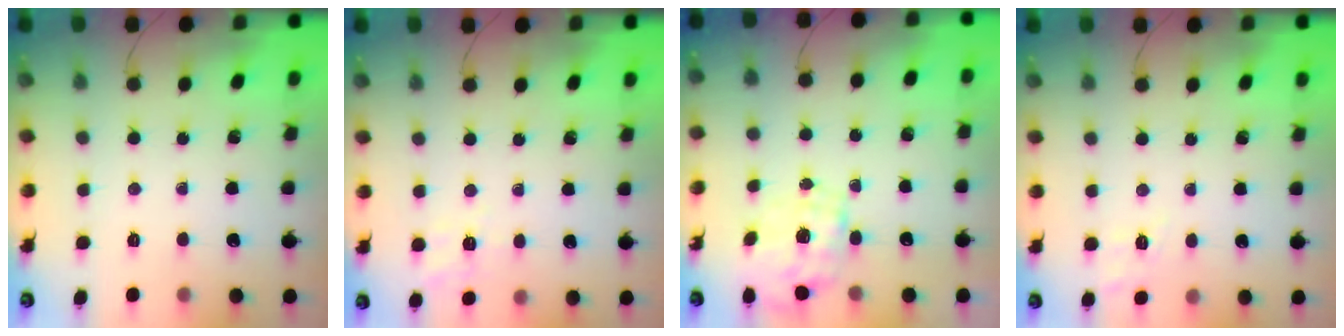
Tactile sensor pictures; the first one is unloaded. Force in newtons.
{"total": 2.2, "press": 0.2, "slide": 2.2}
{"total": 1.6, "press": 1.5, "slide": 0.6}
{"total": 6.9, "press": 6.5, "slide": 2.1}